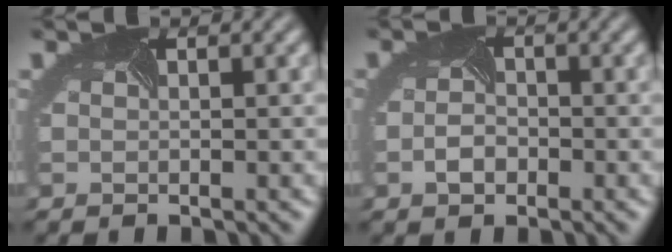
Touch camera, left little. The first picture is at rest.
{"total": 1.7, "force": [-1.3, 0.9, 0.7], "torque": [-0.025, -0.003, -0.019]}